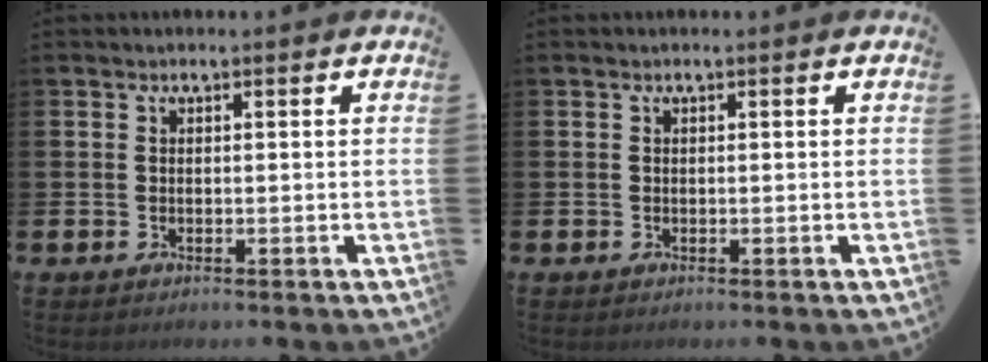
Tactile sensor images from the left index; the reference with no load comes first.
{"total": 0.0}